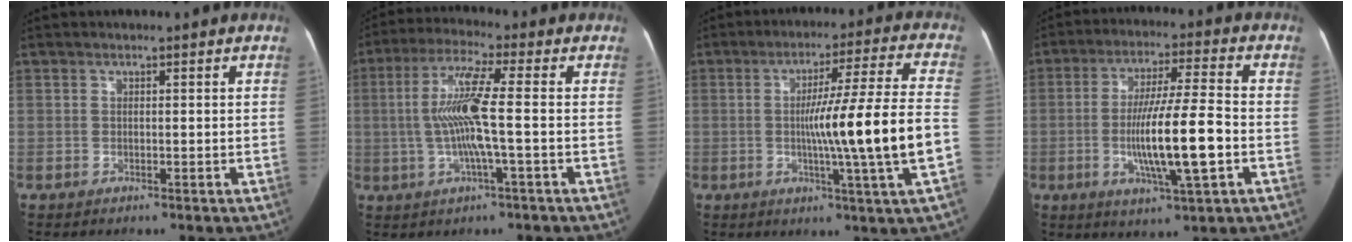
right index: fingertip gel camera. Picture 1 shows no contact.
{"total": 9.7, "force": [-0.6, 0.0, 9.7], "torque": [-0.196, 0.008, -0.018]}
{"total": 15.5, "force": [-2.5, -1.9, 15.1], "torque": [-0.238, -0.004, -0.044]}
{"total": 13.2, "force": [-2.7, 0.6, 12.9], "torque": [-0.236, -0.008, -0.050]}